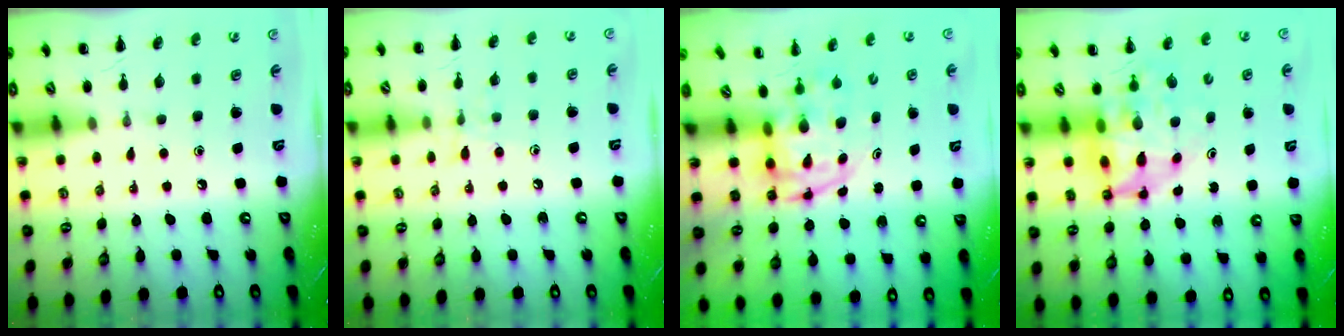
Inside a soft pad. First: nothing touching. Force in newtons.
{"total": 7.0, "press": 6.8, "slide": 1.7}
{"total": 3.8, "press": 3.8, "slide": 0.7}
{"total": 8.2, "press": 7.8, "slide": 2.4}